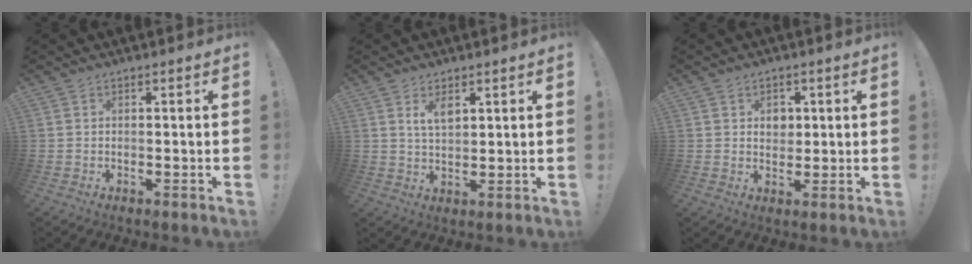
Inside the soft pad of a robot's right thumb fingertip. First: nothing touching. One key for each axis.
{"total": 5.0, "fx": 3.0, "fy": 2.7, "fz": 3.1, "tx": -0.047, "ty": -0.014, "tz": 0.050}
{"total": 4.2, "fx": 1.1, "fy": 3.8, "fz": 1.5, "tx": -0.011, "ty": -0.005, "tz": 0.016}